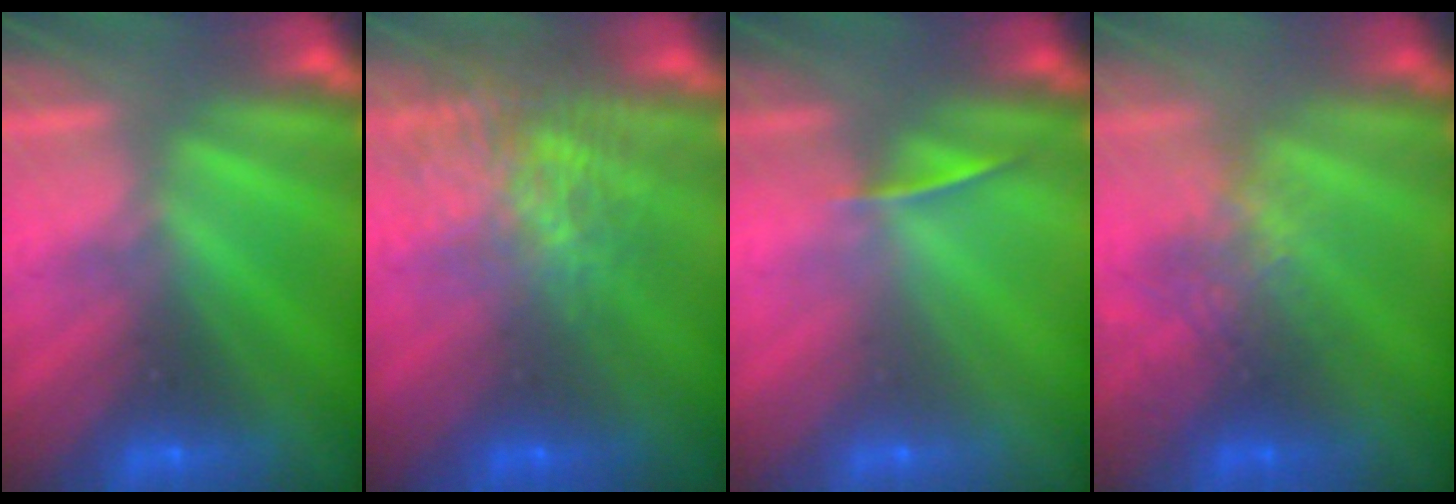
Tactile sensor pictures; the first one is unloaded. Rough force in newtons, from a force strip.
{"total": 5.8}
{"total": 1.3}
{"total": 2.9}